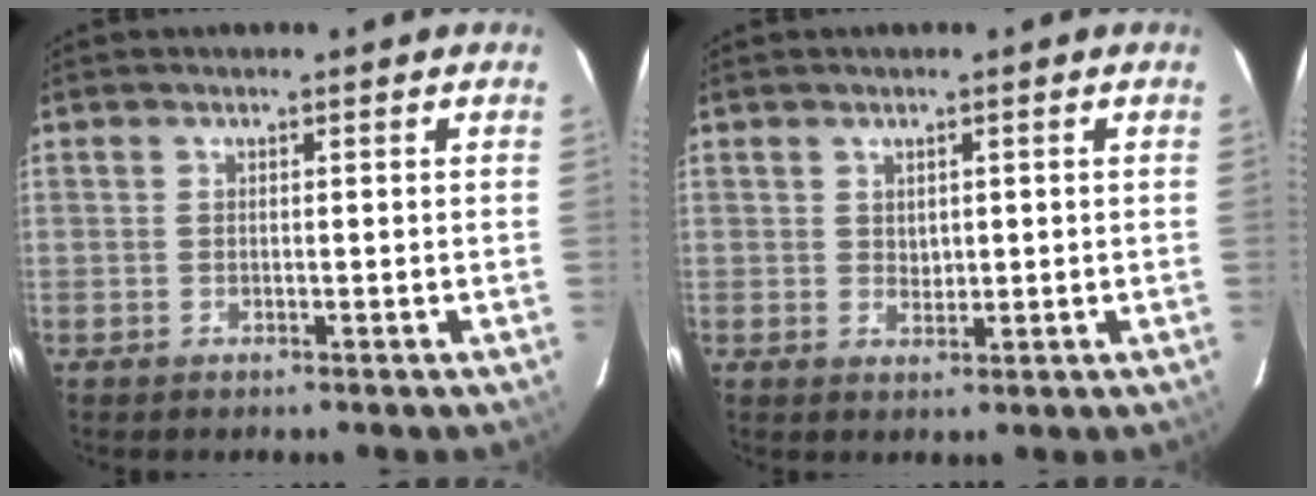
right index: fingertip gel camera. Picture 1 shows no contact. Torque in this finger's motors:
{"motor_torque": [-0.09, -0.04, -0.07, 0.00]}